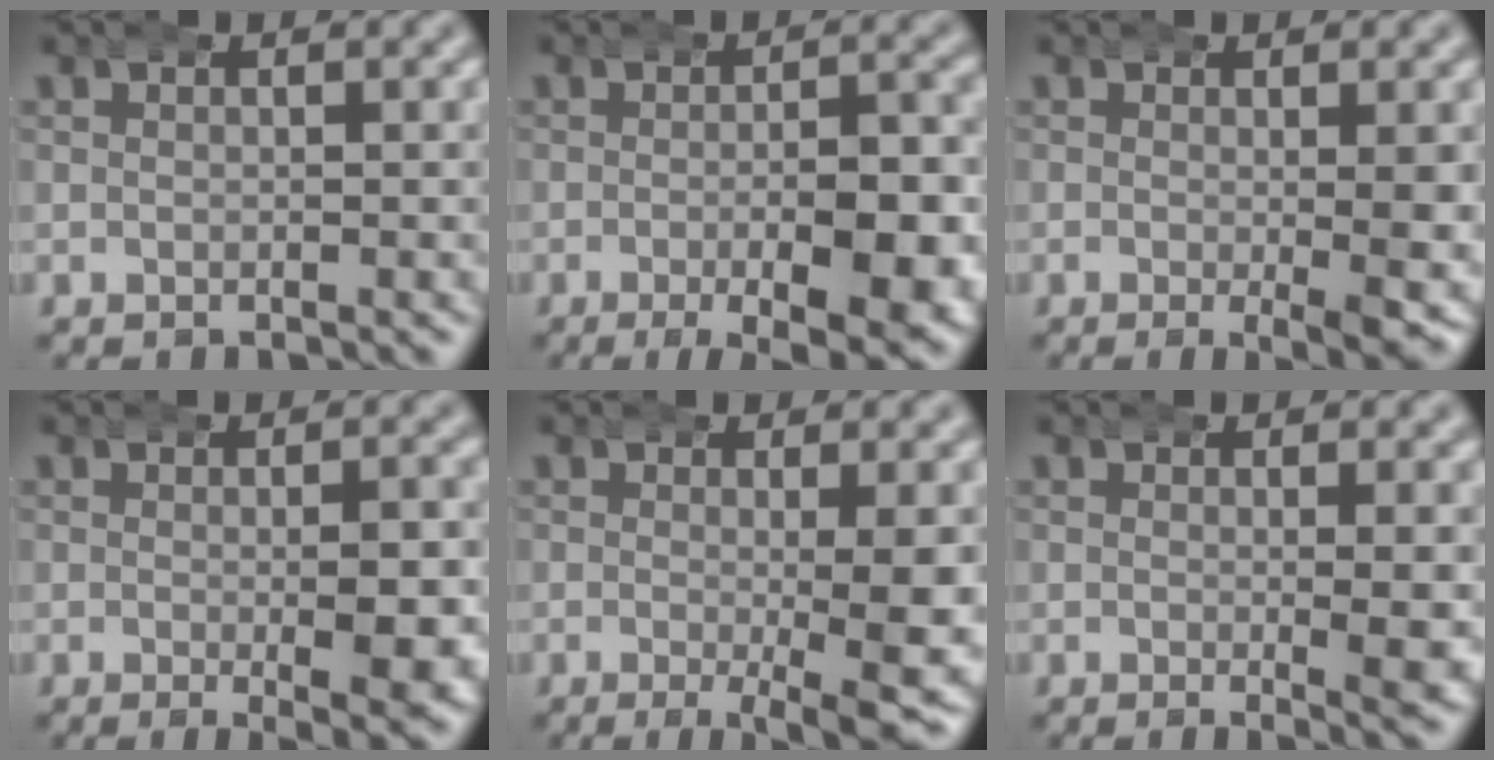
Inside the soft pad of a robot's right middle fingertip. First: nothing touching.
{"total": 9.9, "force": [-3.8, 3.6, 8.4], "torque": [-0.105, -0.018, -0.049]}
{"total": 5.6, "force": [-1.2, 1.4, 5.3], "torque": [-0.069, -0.008, -0.021]}
{"total": 6.2, "force": [-1.4, 1.9, 5.8], "torque": [-0.077, -0.006, -0.020]}
{"total": 7.7, "force": [-3.3, 1.8, 6.8], "torque": [-0.093, -0.020, -0.044]}
{"total": 3.9, "force": [-0.5, 0.5, 3.9], "torque": [-0.049, -0.003, -0.011]}